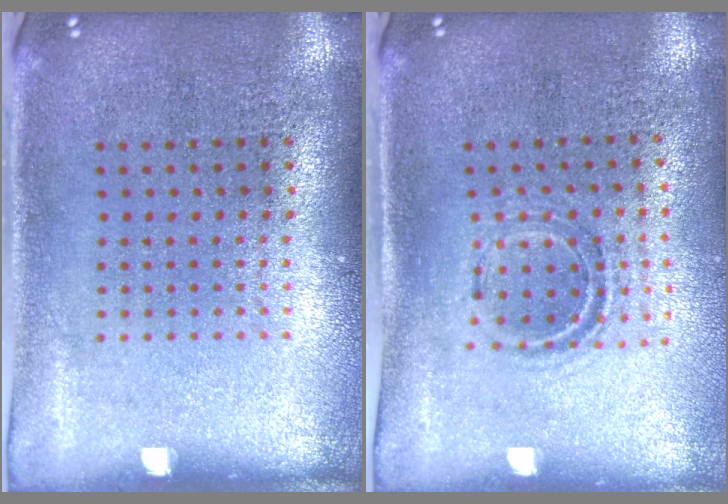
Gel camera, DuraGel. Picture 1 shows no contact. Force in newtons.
{"total": 1.0, "press": 0.9, "slide": 0.3}